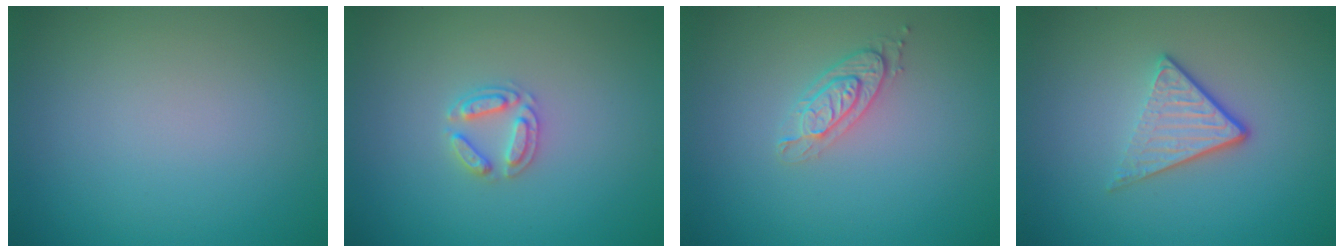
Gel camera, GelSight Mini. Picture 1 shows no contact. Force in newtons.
{"total": 2.2, "press": 2.2, "slide": 0.3}
{"total": 2.0, "press": 1.9, "slide": 0.6}
{"total": 3.5, "press": 2.5, "slide": 2.5}